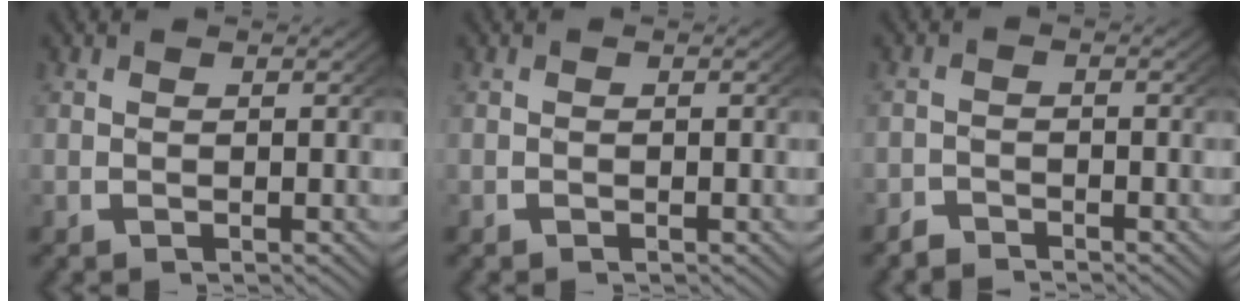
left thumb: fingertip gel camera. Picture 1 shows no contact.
{"total": 0.0}
{"total": 1.9, "force": [-1.8, 0.5, -0.1], "torque": [0.006, -0.010, -0.036]}